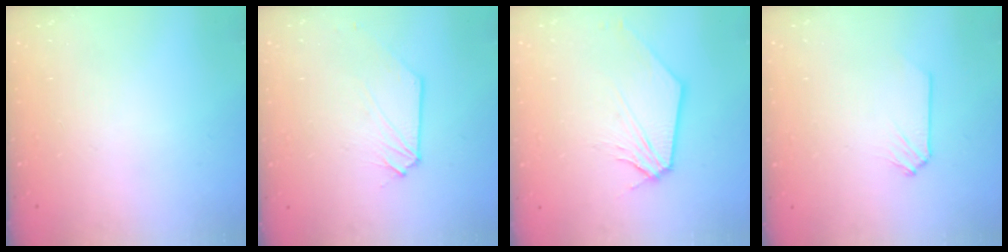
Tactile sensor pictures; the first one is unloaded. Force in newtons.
{"total": 1.0, "press": 1.0, "slide": 0.1}
{"total": 4.4, "press": 4.3, "slide": 0.8}
{"total": 0.0}